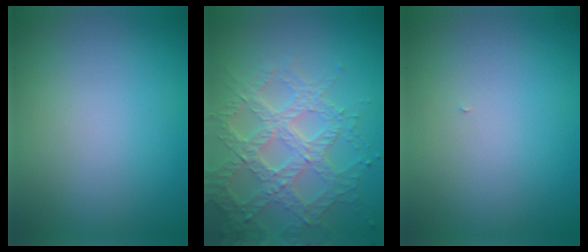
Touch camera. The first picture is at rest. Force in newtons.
{"total": 7.1, "press": 5.1, "slide": 4.9}
{"total": 0.0}